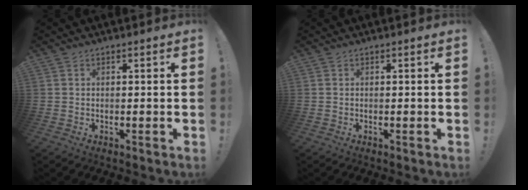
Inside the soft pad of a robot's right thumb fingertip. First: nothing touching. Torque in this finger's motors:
{"motor_torque": [0.00, 0.00, 0.03, 0.03, 0.00]}